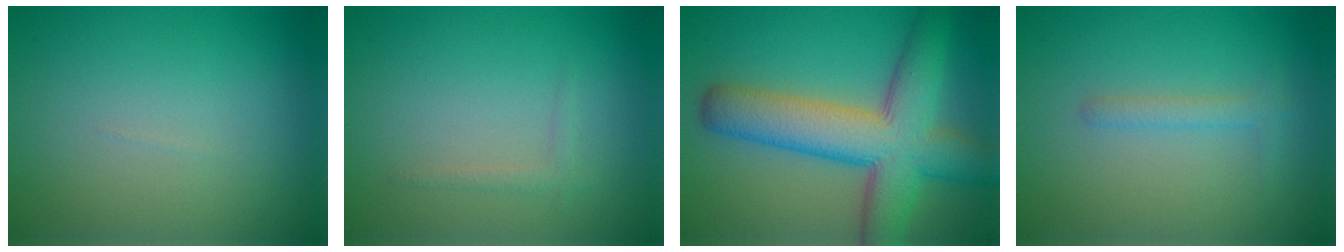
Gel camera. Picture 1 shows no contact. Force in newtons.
{"total": 0.9, "press": 0.9, "slide": 0.0}
{"total": 10.1, "press": 10.1, "slide": 0.3}
{"total": 1.3, "press": 1.3, "slide": 0.1}